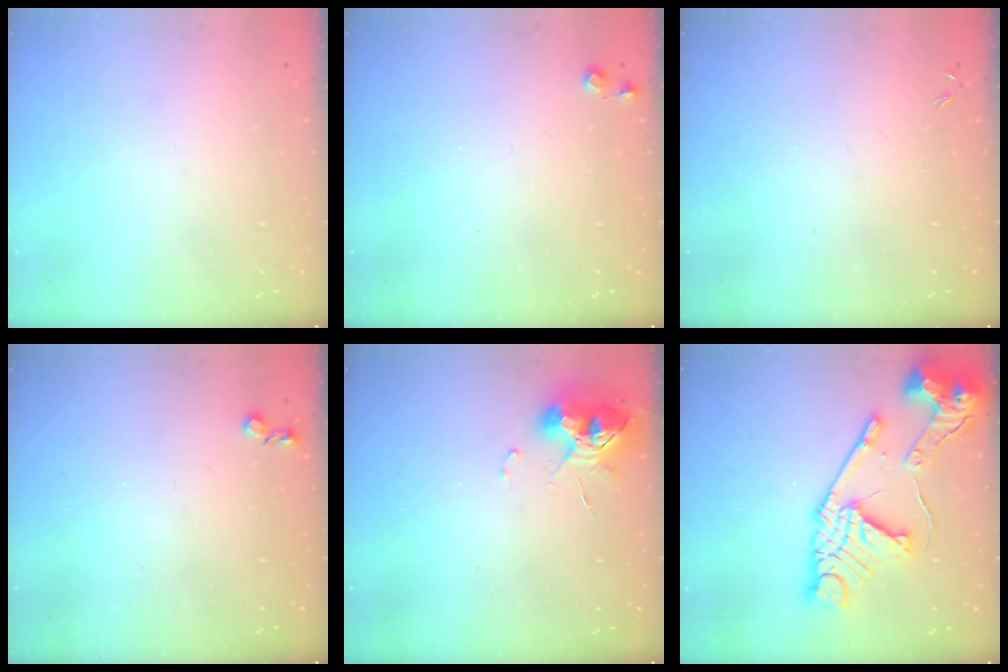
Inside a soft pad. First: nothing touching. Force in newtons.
{"total": 5.2, "press": 5.1, "slide": 0.8}
{"total": 0.0}
{"total": 3.7, "press": 3.6, "slide": 0.6}
{"total": 9.9, "press": 9.9, "slide": 0.8}
{"total": 23.2, "press": 23.1, "slide": 2.1}